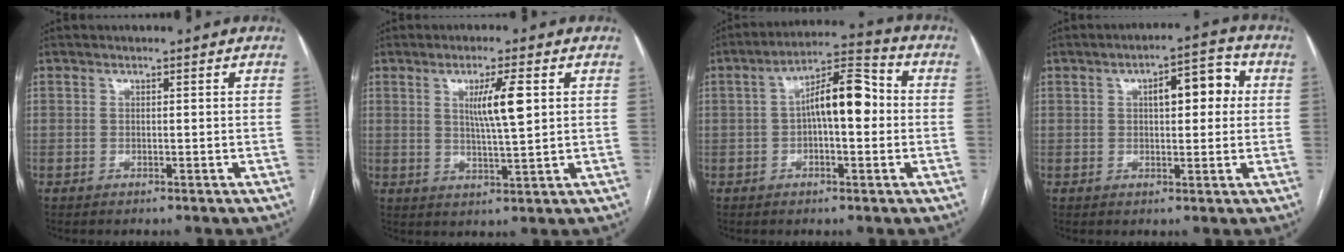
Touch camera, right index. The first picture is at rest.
{"total": 6.4, "force": [1.8, 0.2, 6.1], "torque": [-0.107, -0.004, 0.032]}
{"total": 10.0, "force": [0.3, 3.1, 9.5], "torque": [-0.164, 0.035, 0.000]}
{"total": 7.3, "force": [1.7, 2.8, 6.5], "torque": [-0.087, 0.026, 0.023]}